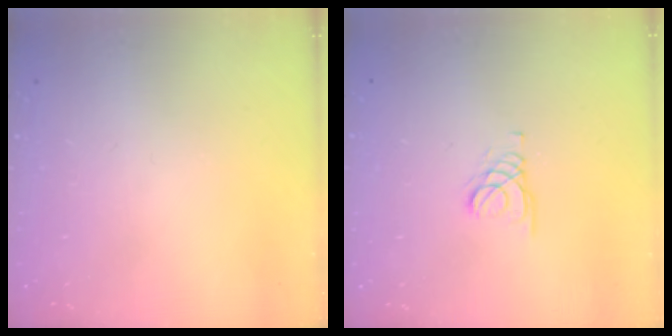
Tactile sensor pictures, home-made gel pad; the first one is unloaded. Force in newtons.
{"total": 1.8, "press": 1.8, "slide": 0.2}